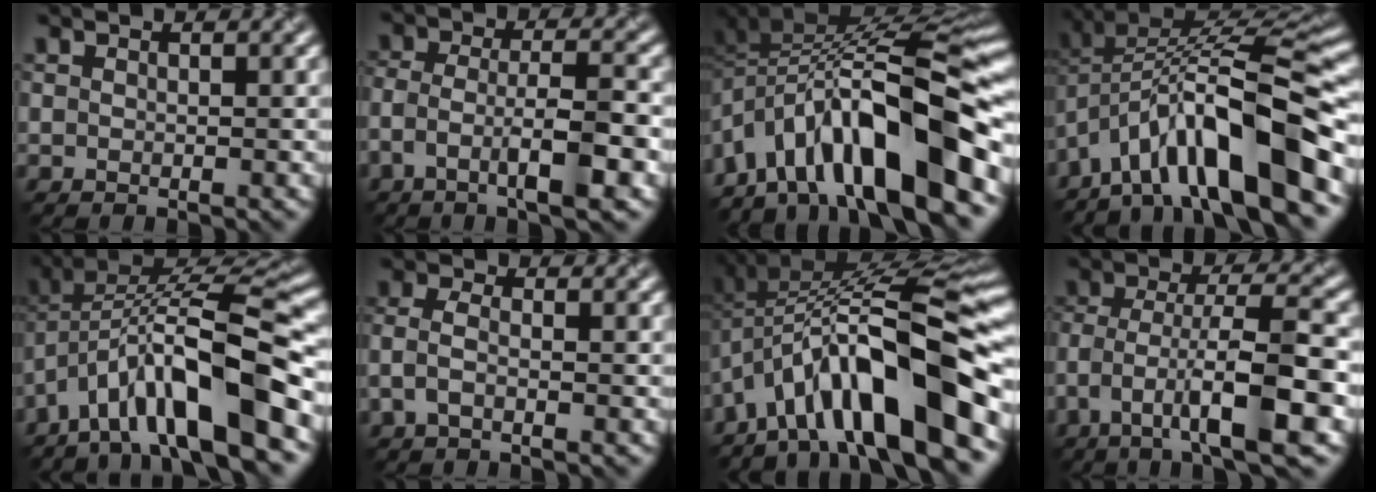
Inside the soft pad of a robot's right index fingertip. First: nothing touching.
{"total": 5.8, "force": [-2.8, 1.5, 4.9], "torque": [-0.090, 0.013, -0.055]}
{"total": 13.3, "force": [-6.5, 4.6, 10.6], "torque": [-0.162, 0.028, -0.105]}
{"total": 12.4, "force": [-6.2, 3.4, 10.2], "torque": [-0.151, 0.021, -0.102]}
{"total": 11.6, "force": [-5.3, 3.3, 9.8], "torque": [-0.151, 0.022, -0.091]}
{"total": 1.9, "force": [-0.9, 0.8, 1.5], "torque": [-0.043, 0.009, -0.029]}
{"total": 13.3, "force": [-6.4, 3.4, 11.2], "torque": [-0.165, 0.028, -0.102]}
{"total": 8.7, "force": [-3.8, 2.6, 7.4], "torque": [-0.135, 0.016, -0.071]}